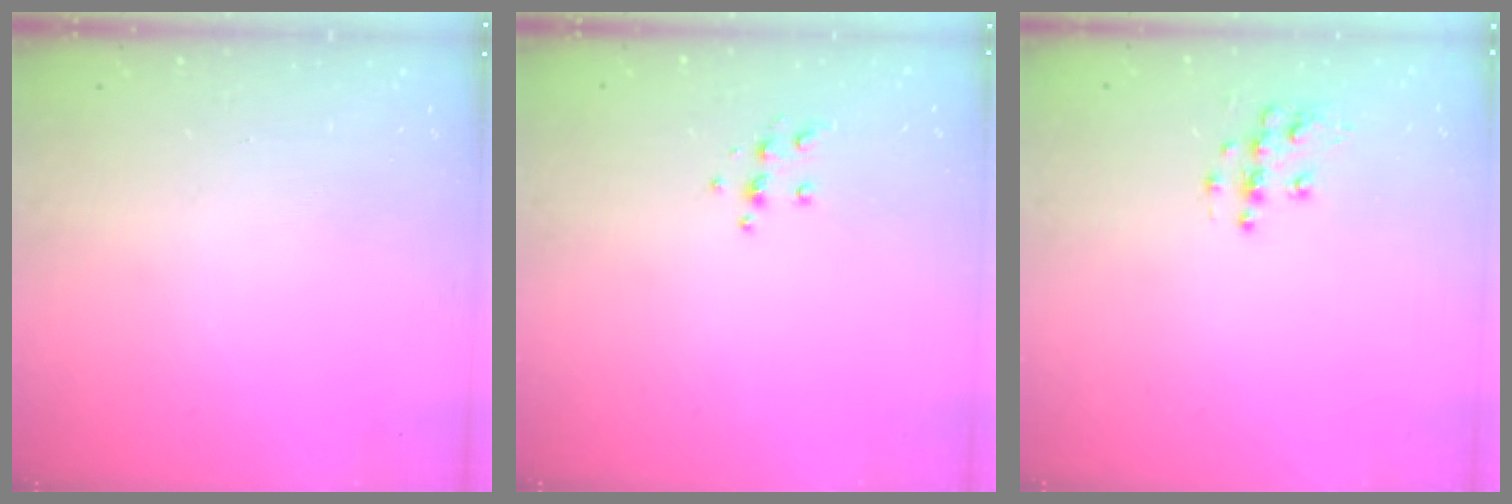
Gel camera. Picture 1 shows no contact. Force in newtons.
{"total": 5.6, "press": 5.6, "slide": 0.6}
{"total": 7.3, "press": 7.3, "slide": 0.2}